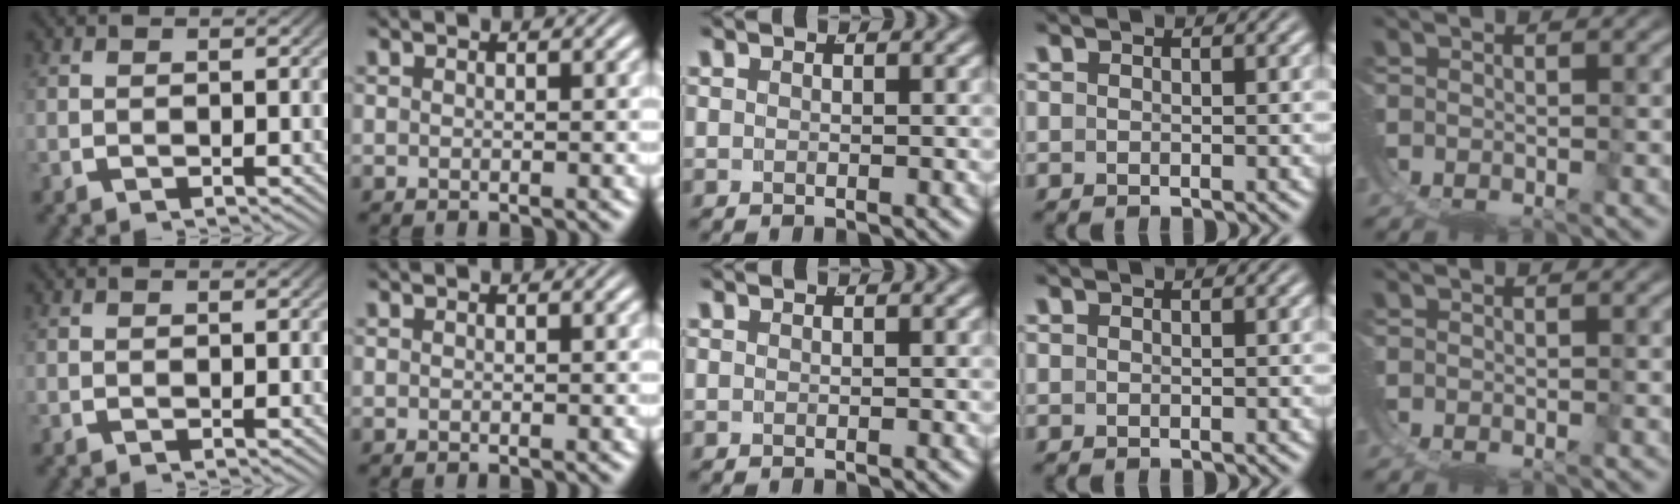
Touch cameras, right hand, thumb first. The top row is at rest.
{}